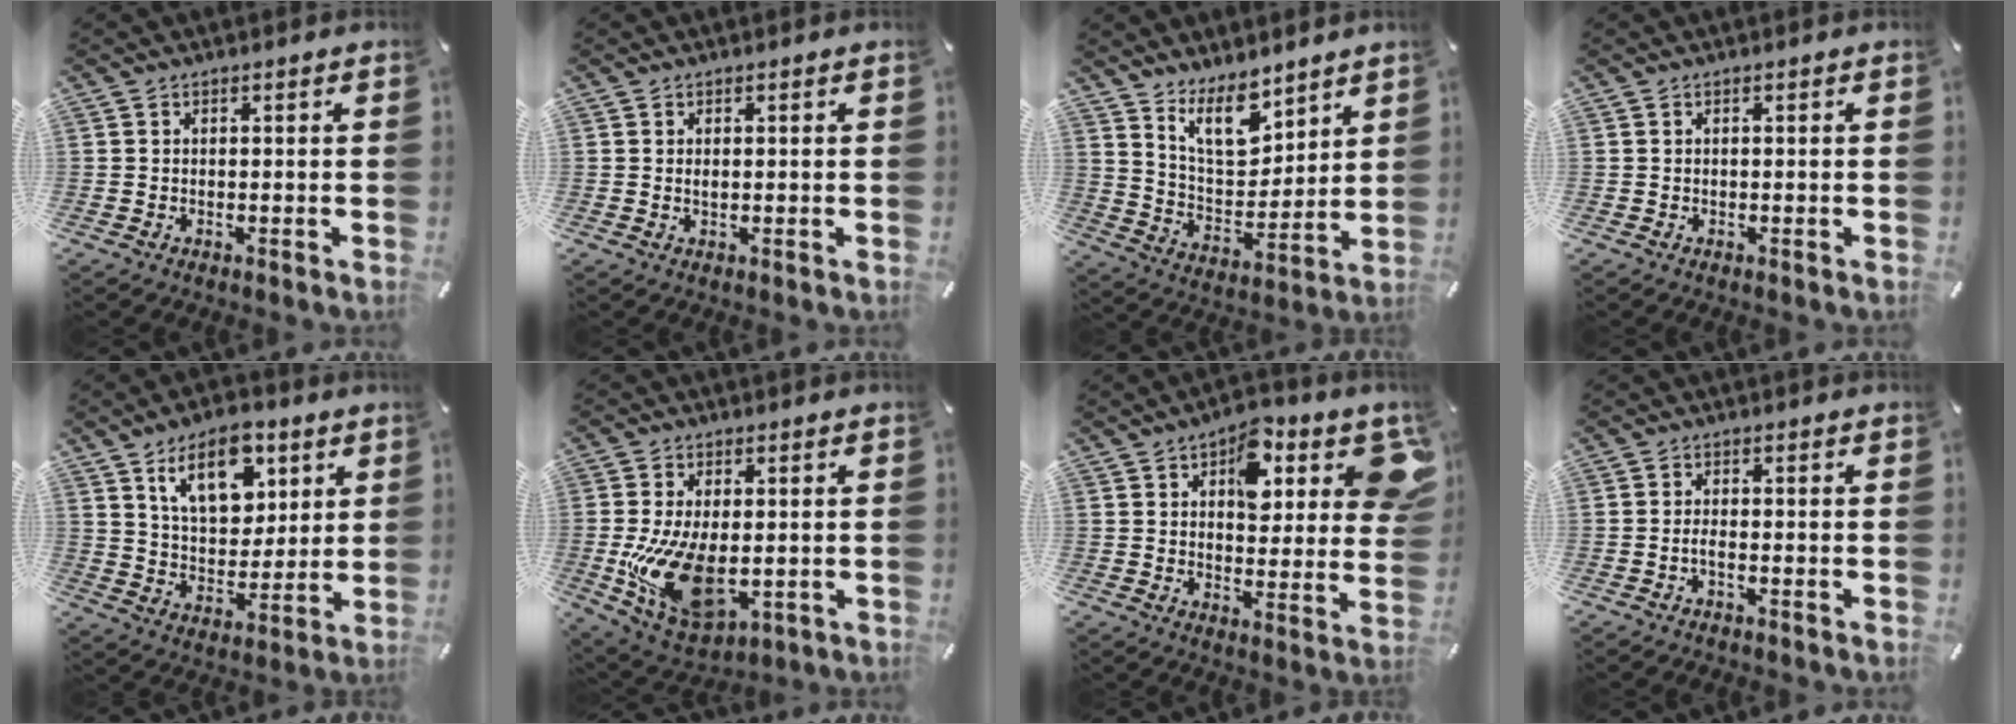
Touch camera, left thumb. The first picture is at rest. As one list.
[{"total": 0.7, "force": [0.1, 0.3, 0.6], "torque": [-0.013, 0.000, 0.002]}, {"total": 12.5, "force": [9.3, 5.9, 5.9], "torque": [-0.105, -0.056, 0.172]}, {"total": 0.0}, {"total": 13.9, "force": [7.8, 8.2, 8.1], "torque": [-0.128, -0.023, 0.137]}, {"total": 16.3, "force": [-2.0, 9.5, 13.1], "torque": [-0.273, -0.015, -0.023]}, {"total": 15.0, "force": [7.1, 7.9, 10.6], "torque": [-0.117, -0.037, 0.114]}, {"total": 1.8, "force": [-1.0, 0.4, 1.4], "torque": [-0.033, -0.001, -0.020]}]